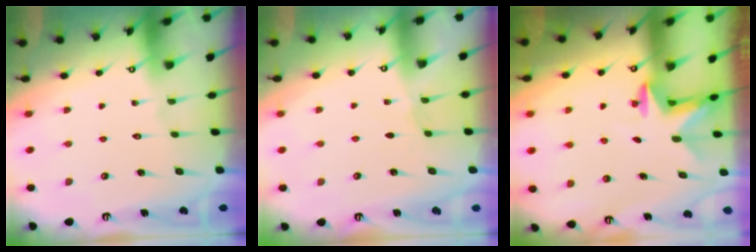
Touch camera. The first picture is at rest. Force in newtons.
{"total": 1.7, "press": 1.7, "slide": 0.4}
{"total": 2.5, "press": 2.5, "slide": 0.4}